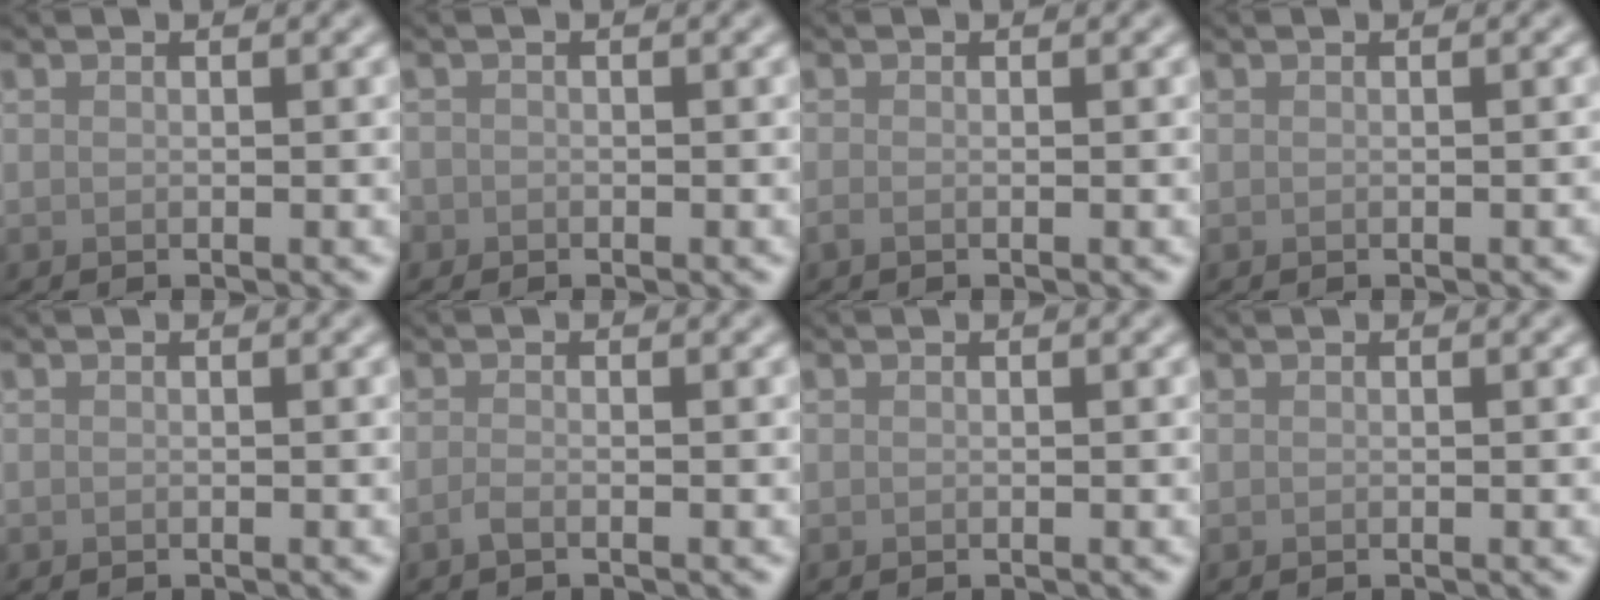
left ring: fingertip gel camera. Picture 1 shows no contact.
{"total": 0.7, "force": [-0.2, 0.7, -0.1], "torque": [0.009, -0.006, -0.007]}
{"total": 0.6, "force": [-0.3, 0.2, 0.5], "torque": [-0.011, -0.004, -0.007]}
{"total": 0.0}
{"total": 0.0}
{"total": 0.9, "force": [-0.5, 0.2, 0.6], "torque": [-0.014, -0.001, -0.012]}
{"total": 0.0}
{"total": 0.0}